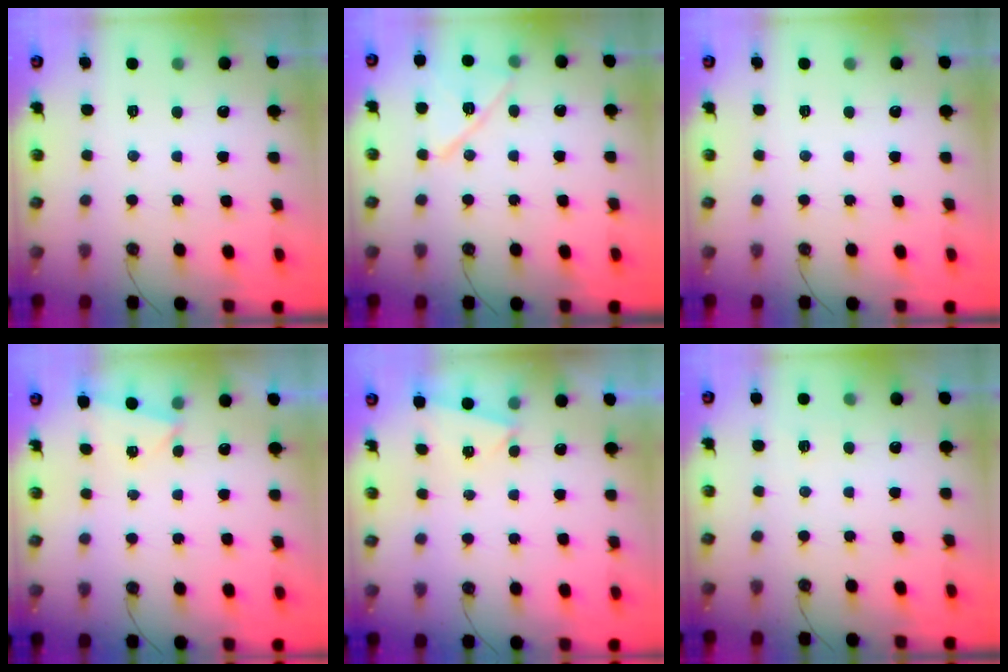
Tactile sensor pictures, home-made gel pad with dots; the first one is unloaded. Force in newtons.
{"total": 12.1, "press": 10.4, "slide": 6.2}
{"total": 0.0}
{"total": 2.3, "press": 1.3, "slide": 1.9}
{"total": 2.6, "press": 1.3, "slide": 2.3}
{"total": 3.4, "press": 2.3, "slide": 2.5}